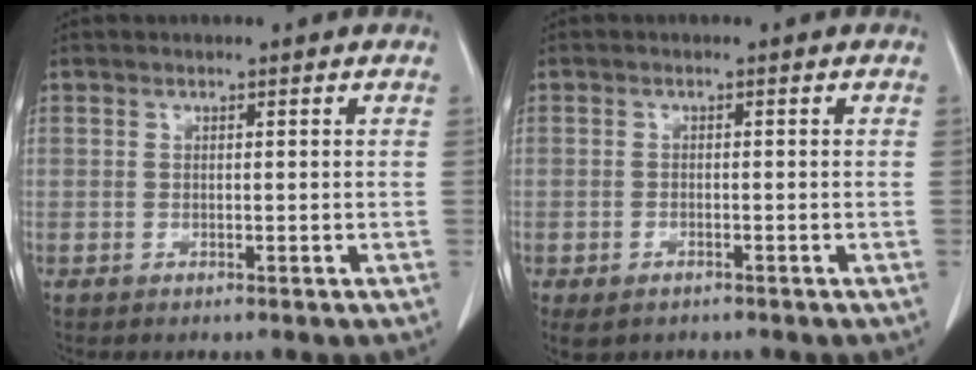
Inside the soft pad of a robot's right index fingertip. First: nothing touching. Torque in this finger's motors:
{"motor_torque": [0.56, -0.75, 0.12, 0.03]}